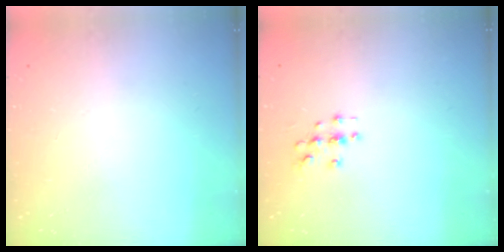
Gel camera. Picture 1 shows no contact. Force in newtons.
{"total": 3.4, "press": 3.4, "slide": 0.2}